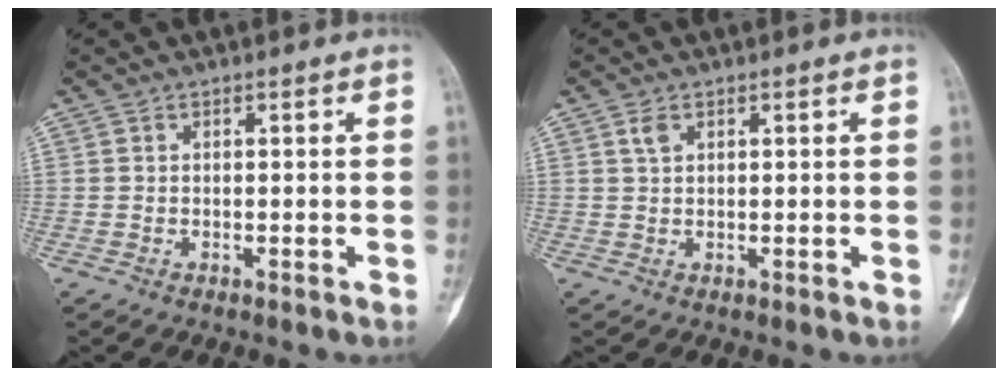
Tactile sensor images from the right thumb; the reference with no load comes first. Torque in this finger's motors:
{"motor_torque": [-0.09, 0.71, 0.09, -0.17, 0.06]}